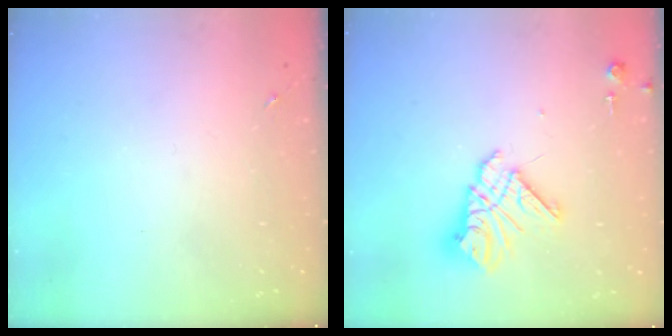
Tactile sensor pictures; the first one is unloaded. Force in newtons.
{"total": 14.4, "press": 14.3, "slide": 1.4}